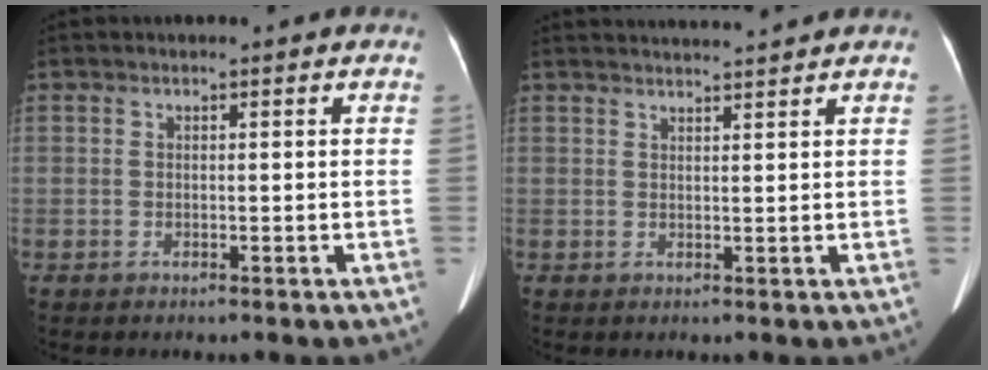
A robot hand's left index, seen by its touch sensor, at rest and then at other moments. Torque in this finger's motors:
{"motor_torque": [-0.51, -0.63, 0.00, 0.01]}